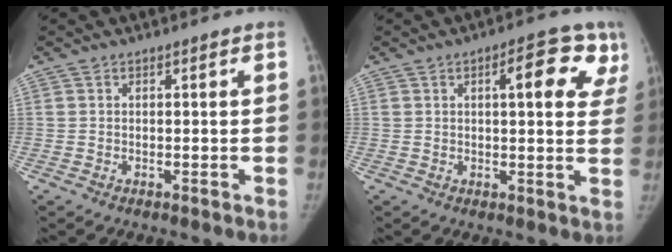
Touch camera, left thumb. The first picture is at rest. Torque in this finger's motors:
{"motor_torque": [0.62, 0.77, 0.37, 0.44, 0.17]}